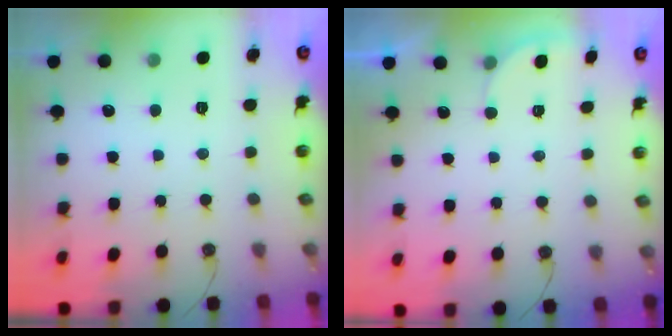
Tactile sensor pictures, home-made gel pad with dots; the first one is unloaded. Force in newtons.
{"total": 2.1, "press": 2.1, "slide": 0.6}